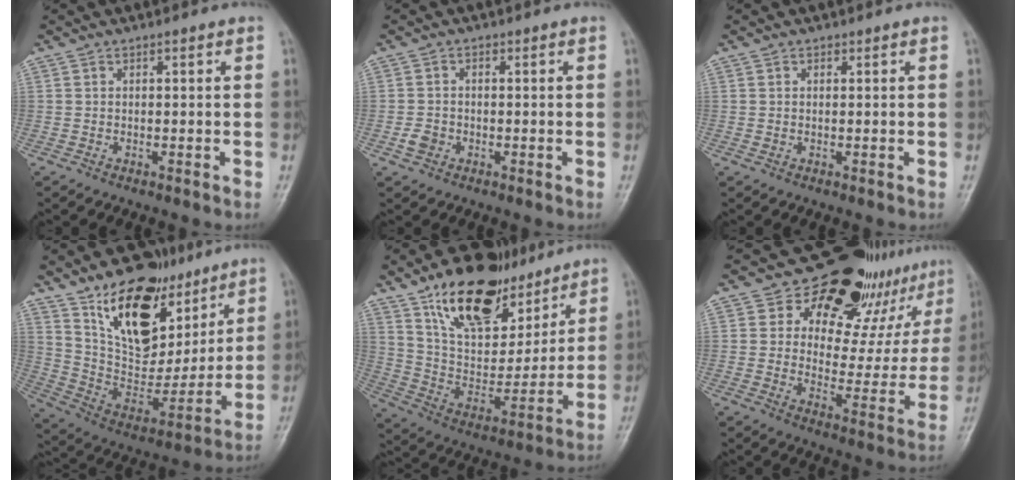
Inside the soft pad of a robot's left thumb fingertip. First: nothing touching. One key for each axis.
{"total": 2.7, "fx": -0.9, "fy": 2.3, "fz": 1.1, "tx": -0.012, "ty": 0.006, "tz": -0.016}
{"total": 0.7, "fx": 0.2, "fy": 0.7, "fz": 0.2, "tx": 0.000, "ty": 0.000, "tz": 0.003}
{"total": 22.2, "fx": 12.9, "fy": 12.5, "fz": 13.0, "tx": -0.154, "ty": -0.061, "tz": 0.231}
{"total": 22.8, "fx": 14.7, "fy": 11.6, "fz": 13.1, "tx": -0.166, "ty": -0.056, "tz": 0.258}
{"total": 22.1, "fx": 15.7, "fy": 11.5, "fz": 10.6, "tx": -0.089, "ty": -0.076, "tz": 0.197}